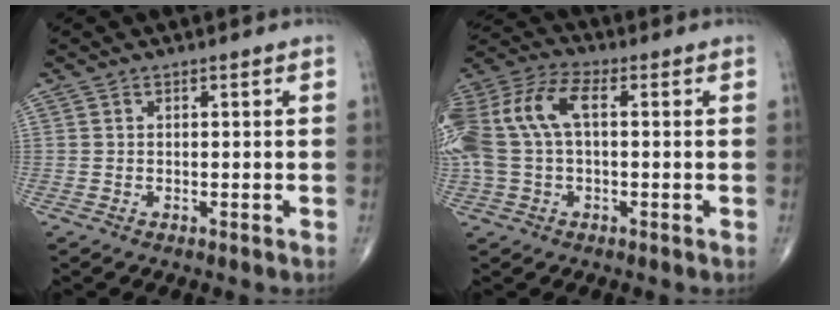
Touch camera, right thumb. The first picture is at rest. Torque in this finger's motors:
{"motor_torque": [1.60, 1.53, 1.92, 0.18, 0.22]}